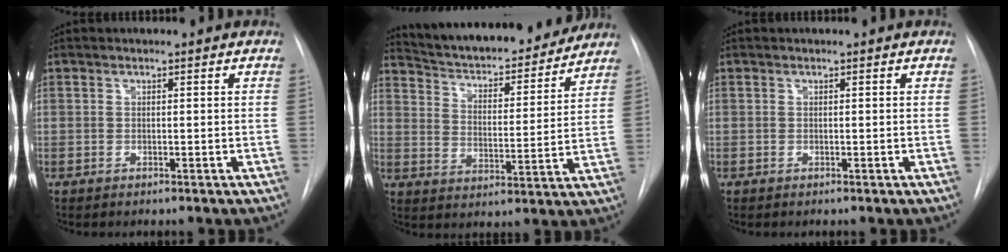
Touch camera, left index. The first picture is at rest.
{"total": 20.2, "force": [18.6, 3.8, 6.9], "torque": [-0.105, -0.004, 0.268]}
{"total": 0.0}